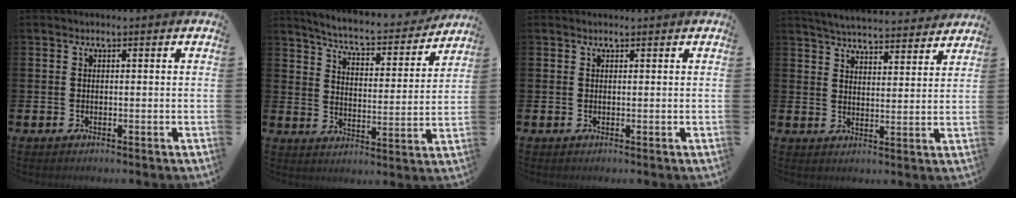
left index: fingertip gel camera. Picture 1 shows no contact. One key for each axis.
{"total": 6.0, "fx": 5.7, "fy": 0.6, "fz": 1.8, "tx": -0.064, "ty": -0.046, "tz": 0.091}
{"total": 0.0}
{"total": 5.5, "fx": 5.4, "fy": 0.4, "fz": 0.6, "tx": -0.025, "ty": -0.039, "tz": 0.095}